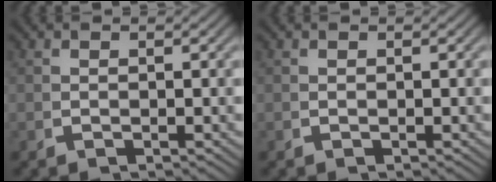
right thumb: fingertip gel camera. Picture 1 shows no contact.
{"total": 0.0}